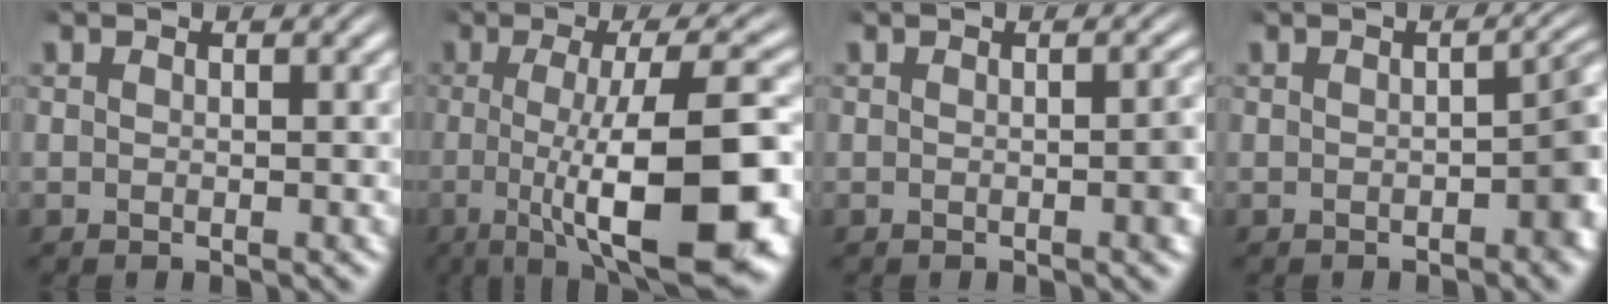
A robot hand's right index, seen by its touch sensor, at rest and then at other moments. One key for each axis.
{"total": 12.4, "fx": -3.1, "fy": 3.5, "fz": 11.4, "tx": -0.171, "ty": -0.020, "tz": -0.028}
{"total": 1.3, "fx": -0.4, "fy": 0.1, "fz": 1.2, "tx": -0.012, "ty": 0.003, "tz": -0.008}
{"total": 3.6, "fx": -0.9, "fy": 1.4, "fz": 3.2, "tx": -0.034, "ty": -0.002, "tz": -0.013}